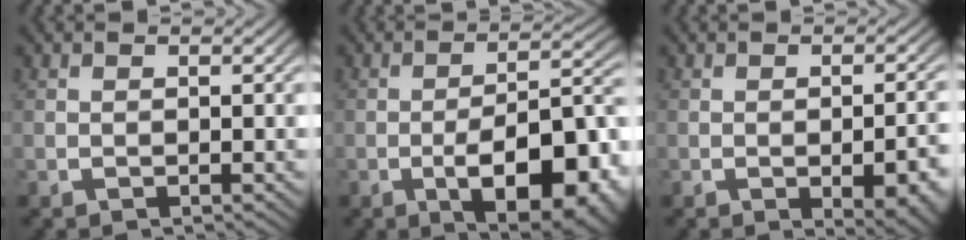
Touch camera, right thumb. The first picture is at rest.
{"total": 12.5, "force": [-3.5, 6.7, 10.0], "torque": [-0.164, -0.044, -0.029]}
{"total": 4.4, "force": [-1.4, 1.9, 3.7], "torque": [-0.054, -0.010, -0.011]}